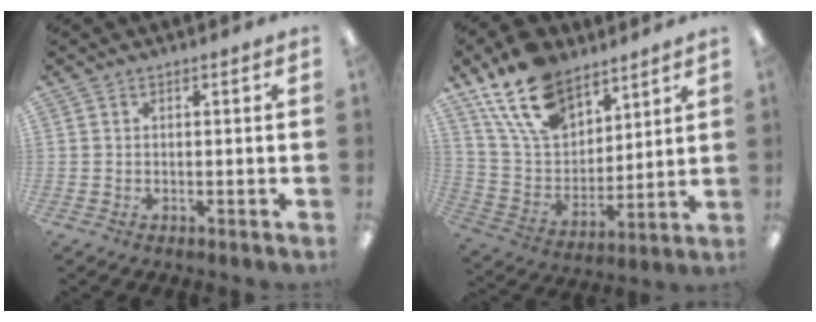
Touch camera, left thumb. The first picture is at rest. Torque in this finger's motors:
{"motor_torque": [2.54, 1.49, 1.57, -1.20, 0.13]}